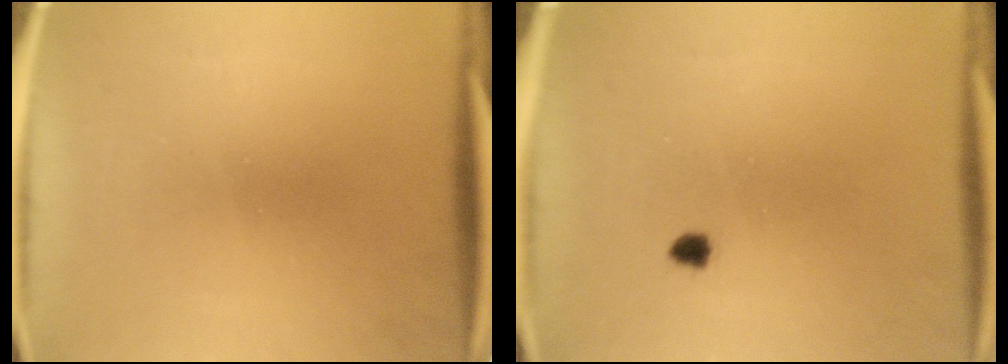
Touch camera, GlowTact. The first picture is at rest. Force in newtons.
{"total": 1.1}